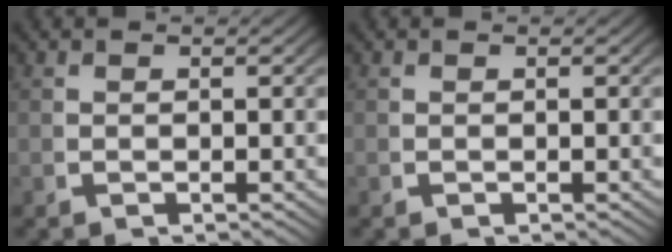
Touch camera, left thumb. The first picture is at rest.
{"total": 0.0}